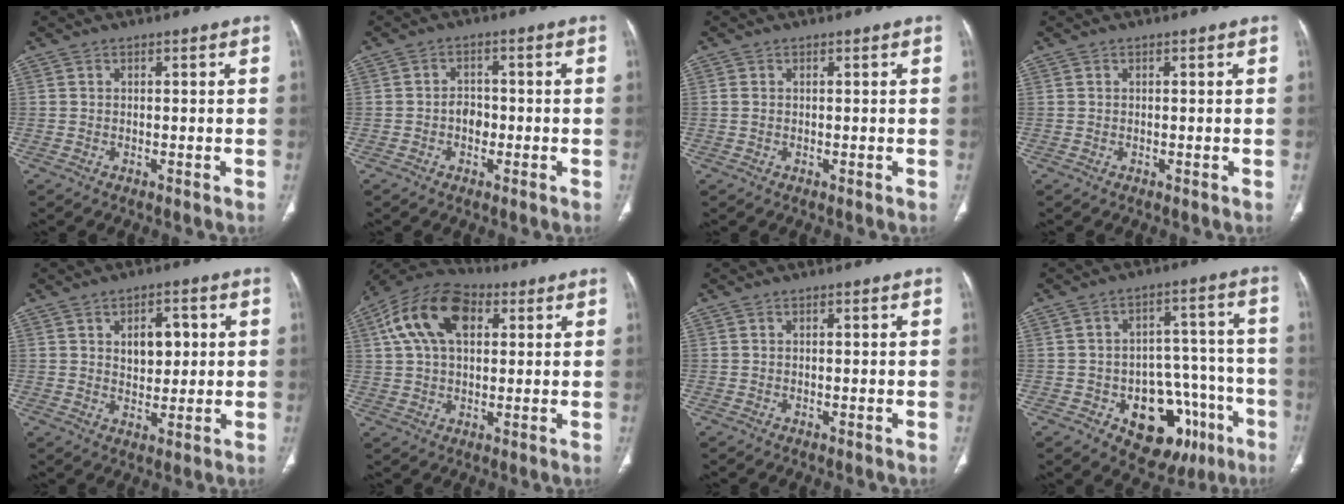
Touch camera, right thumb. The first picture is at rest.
{"total": 3.2, "force": [-0.8, 2.5, 1.8], "torque": [-0.011, 0.009, -0.018]}
{"total": 0.8, "force": [0.2, 0.5, 0.6], "torque": [-0.023, 0.010, 0.009]}
{"total": 0.0}
{"total": 6.9, "force": [1.7, 4.3, 5.1], "torque": [-0.048, -0.007, 0.029]}
{"total": 15.2, "force": [5.0, 9.1, 11.1], "torque": [-0.197, 0.018, 0.083]}
{"total": 0.6, "force": [0.1, 0.2, 0.5], "torque": [-0.016, 0.005, 0.005]}
{"total": 17.3, "force": [-7.8, 10.7, 11.1], "torque": [-0.100, 0.058, -0.095]}